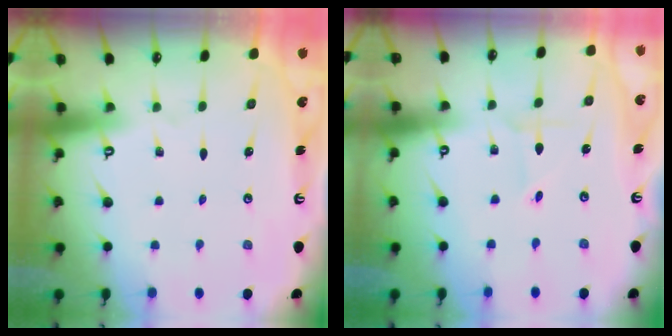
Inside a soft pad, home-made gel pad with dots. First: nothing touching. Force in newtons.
{"total": 1.7, "press": 1.7, "slide": 0.1}